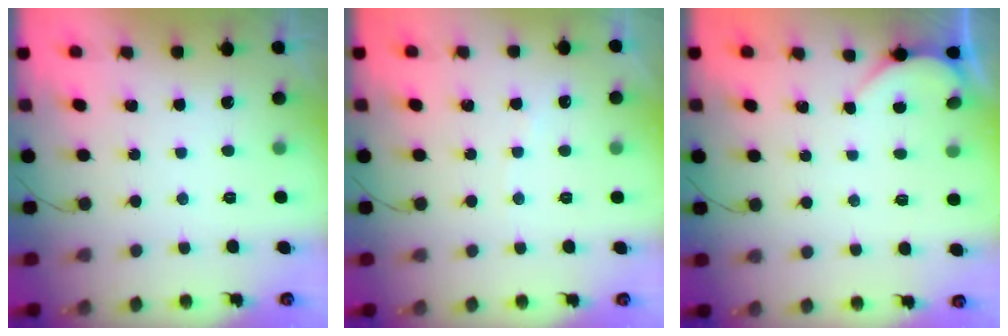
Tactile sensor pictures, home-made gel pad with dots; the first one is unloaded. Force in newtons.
{"total": 2.9, "press": 2.9, "slide": 0.5}
{"total": 1.9, "press": 1.9, "slide": 0.1}